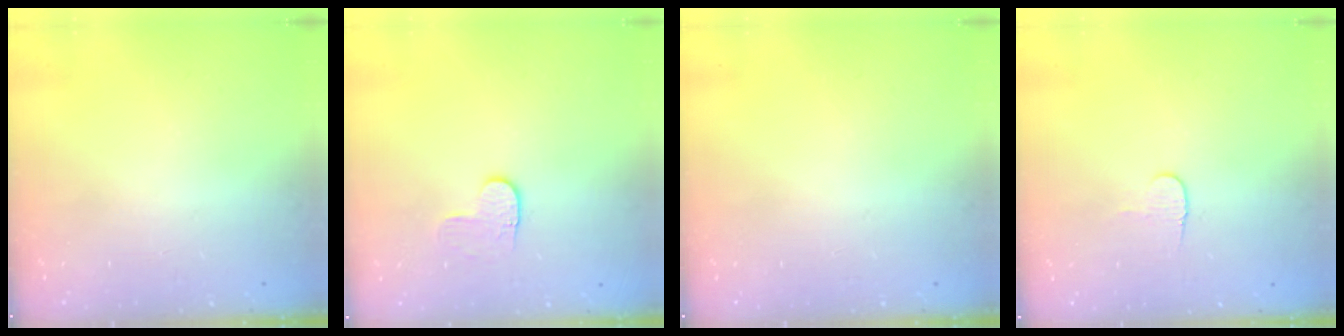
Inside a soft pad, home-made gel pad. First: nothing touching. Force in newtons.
{"total": 3.4, "press": 3.4, "slide": 0.3}
{"total": 0.0}
{"total": 4.1, "press": 4.1, "slide": 0.4}